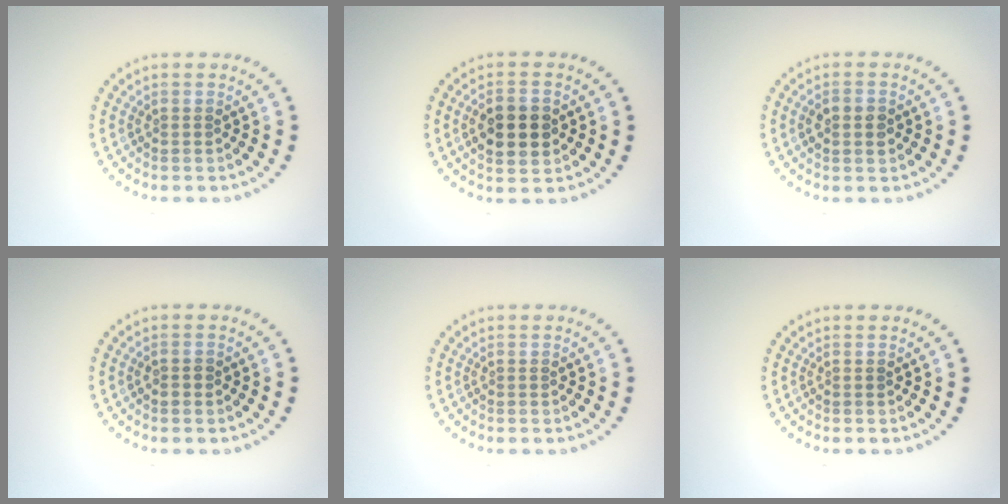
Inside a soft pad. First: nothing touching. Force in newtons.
{"total": 4.7, "press": 4.7, "slide": 0.2}
{"total": 1.9, "press": 1.9, "slide": 0.0}
{"total": 0.9, "press": 0.9, "slide": 0.1}
{"total": 0.0}
{"total": 0.0}